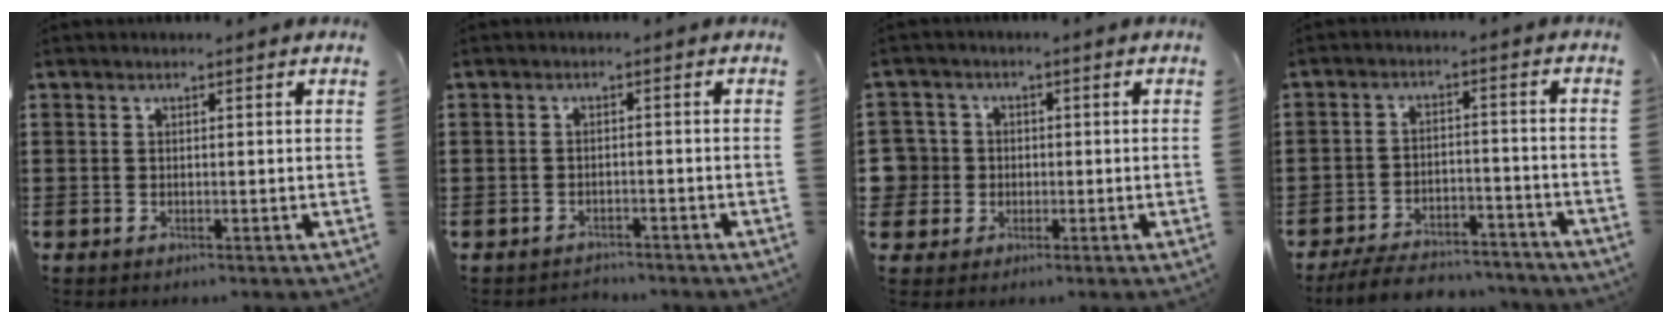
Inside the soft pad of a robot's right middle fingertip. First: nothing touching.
{"total": 1.7, "force": [-1.7, 0.4, -0.2], "torque": [-0.003, 0.001, -0.038]}
{"total": 4.6, "force": [-0.5, 4.5, 0.5], "torque": [-0.045, 0.007, -0.018]}
{"total": 6.4, "force": [-6.1, 1.2, 1.5], "torque": [-0.031, 0.012, -0.120]}